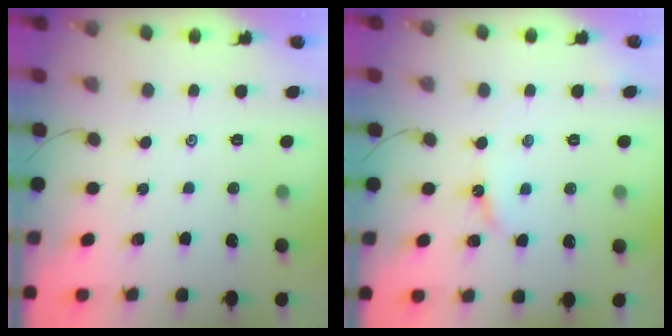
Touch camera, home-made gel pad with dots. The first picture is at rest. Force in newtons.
{"total": 4.5, "press": 4.4, "slide": 0.5}